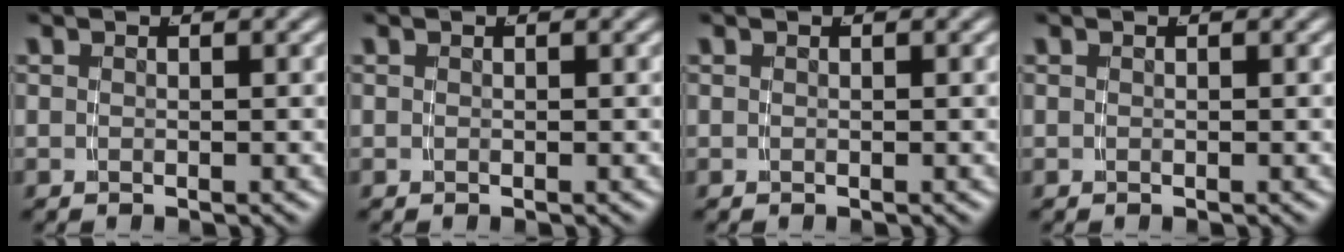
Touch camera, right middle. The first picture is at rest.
{"total": 0.0}
{"total": 0.0}
{"total": 0.0}